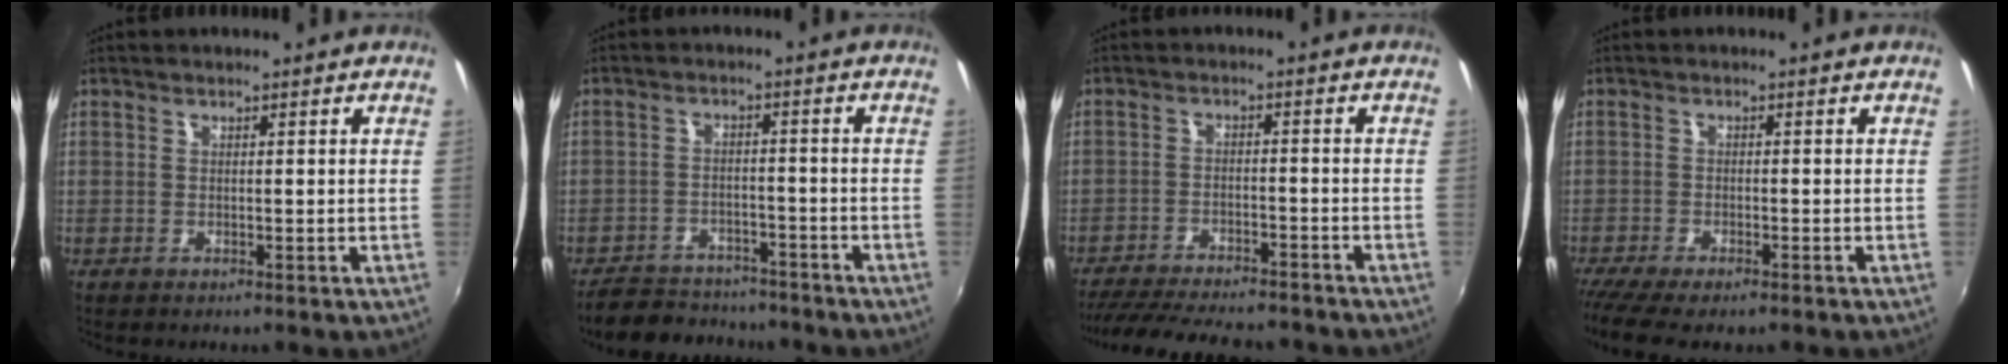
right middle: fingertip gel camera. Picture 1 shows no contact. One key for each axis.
{"total": 11.3, "fx": -9.9, "fy": 4.5, "fz": 3.2, "tx": -0.088, "ty": 0.007, "tz": -0.142}
{"total": 17.3, "fx": -15.1, "fy": 3.9, "fz": 7.5, "tx": -0.153, "ty": -0.024, "tz": -0.222}
{"total": 6.8, "fx": -5.6, "fy": 1.1, "fz": 3.7, "tx": -0.092, "ty": -0.039, "tz": -0.100}